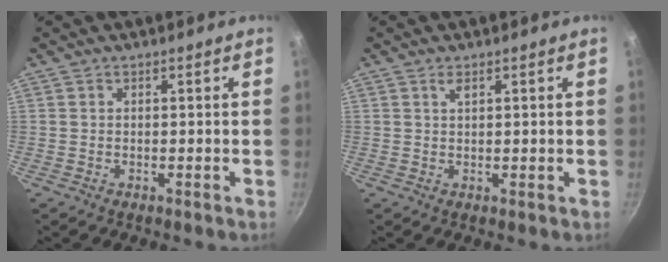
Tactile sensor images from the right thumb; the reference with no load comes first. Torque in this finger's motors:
{"motor_torque": [-0.03, 0.18, -0.01, 0.25, 0.09]}